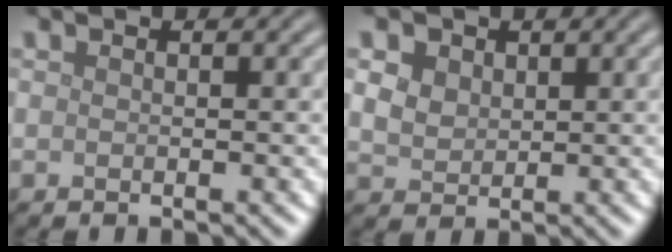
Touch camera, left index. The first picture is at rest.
{"total": 5.0, "force": [2.4, 3.6, 2.5], "torque": [-0.065, 0.019, 0.031]}